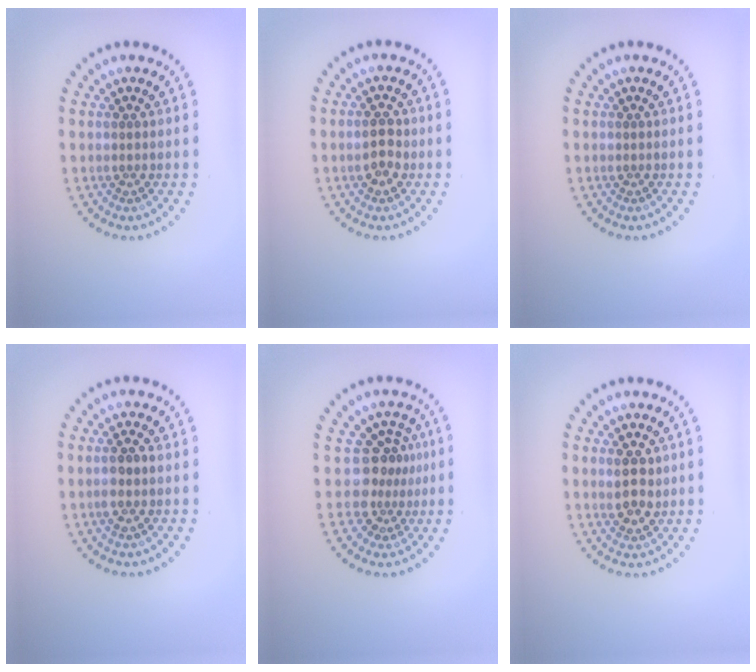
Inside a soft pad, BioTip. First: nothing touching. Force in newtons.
{"total": 2.2, "press": 2.2, "slide": 0.1}
{"total": 0.0}
{"total": 1.3, "press": 1.3, "slide": 0.4}
{"total": 3.3, "press": 2.3, "slide": 2.4}
{"total": 2.5, "press": 2.4, "slide": 0.7}